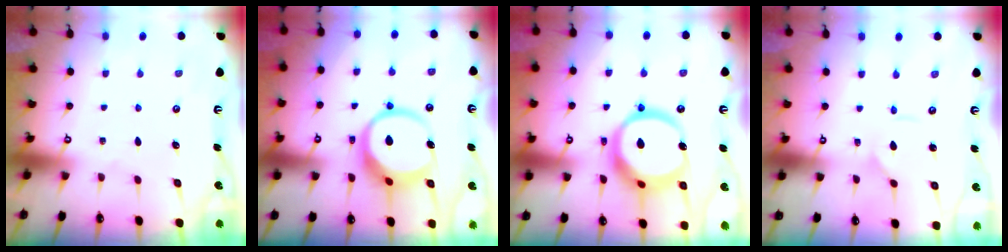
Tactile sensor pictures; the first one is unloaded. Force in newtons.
{"total": 11.6, "press": 11.5, "slide": 1.5}
{"total": 17.5, "press": 17.4, "slide": 2.0}
{"total": 2.4, "press": 2.4, "slide": 0.3}